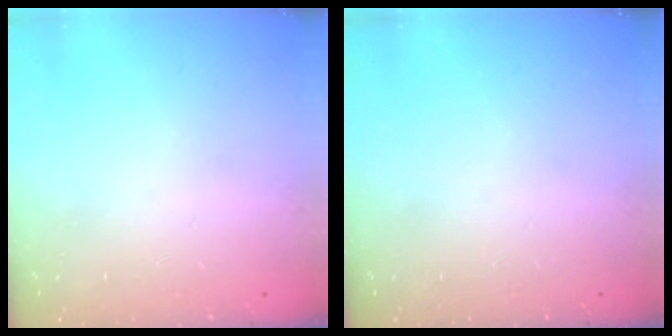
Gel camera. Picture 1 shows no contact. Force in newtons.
{"total": 0.0}